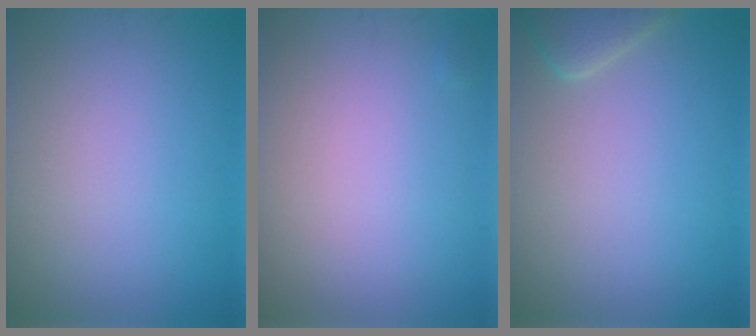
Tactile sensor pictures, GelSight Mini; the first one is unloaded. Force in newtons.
{"total": 0.0}
{"total": 2.3, "press": 2.2, "slide": 0.4}